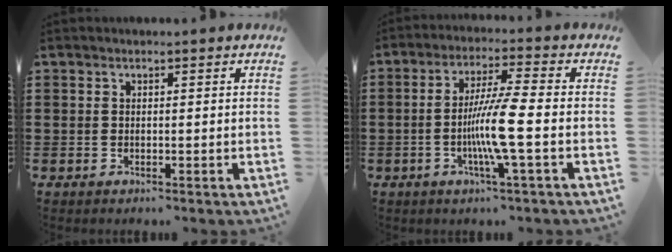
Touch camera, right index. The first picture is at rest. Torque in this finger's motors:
{"motor_torque": [2.14, 0.00, 0.63, 0.21]}